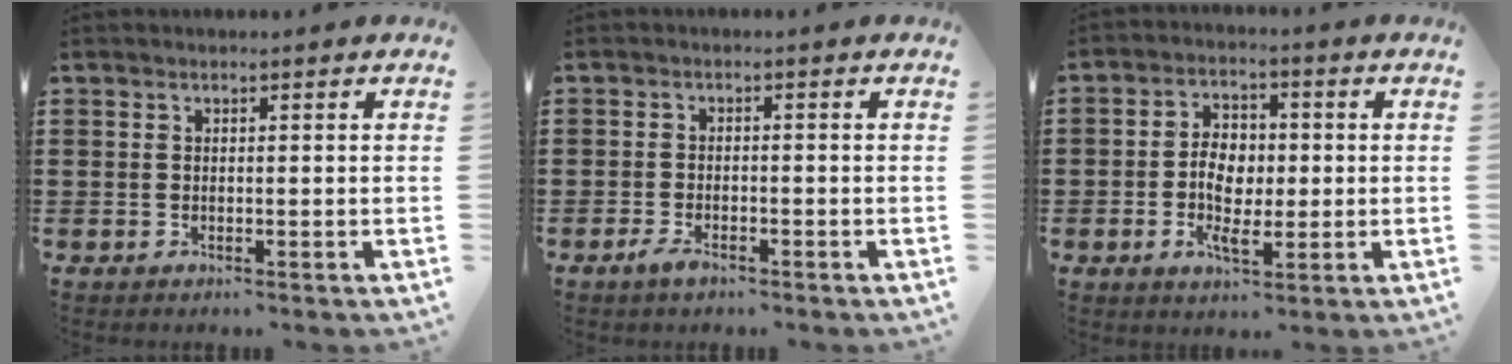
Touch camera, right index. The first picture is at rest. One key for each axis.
{"total": 1.8, "fx": -1.3, "fy": 0.8, "fz": 1.0, "tx": -0.029, "ty": -0.003, "tz": -0.027}
{"total": 6.1, "fx": -0.7, "fy": 3.8, "fz": 4.8, "tx": -0.093, "ty": 0.007, "tz": -0.017}